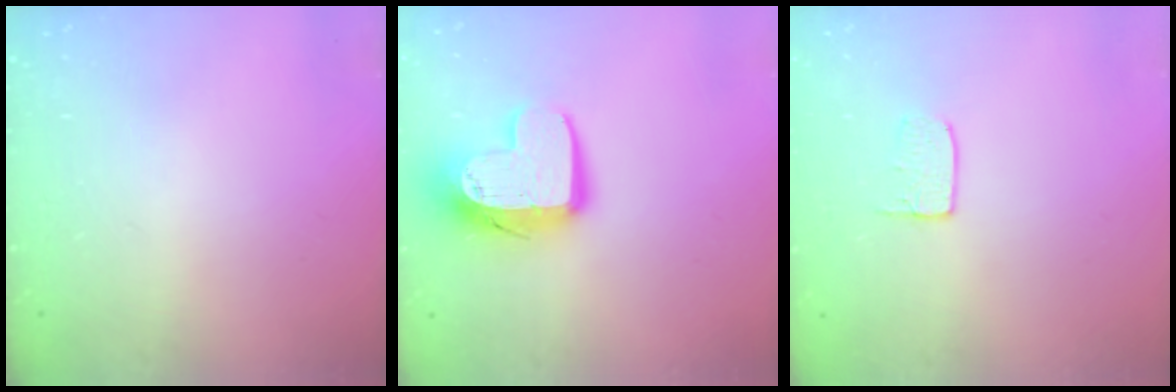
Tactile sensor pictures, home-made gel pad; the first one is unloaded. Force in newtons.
{"total": 12.4, "press": 12.4, "slide": 1.0}
{"total": 4.3, "press": 4.3, "slide": 0.3}